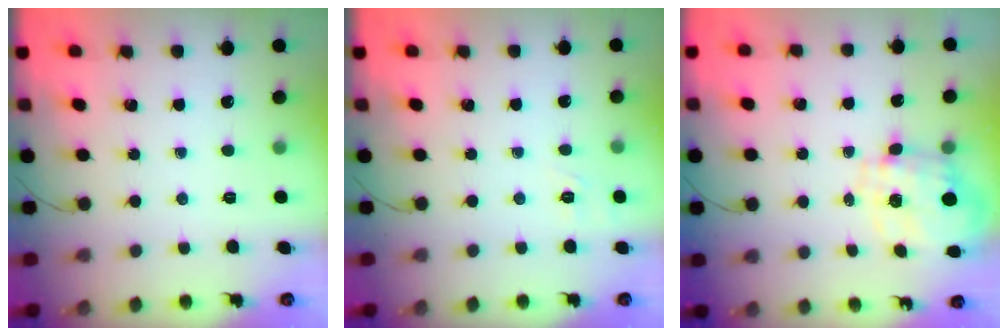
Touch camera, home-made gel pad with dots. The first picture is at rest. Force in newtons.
{"total": 1.7, "press": 0.3, "slide": 1.6}
{"total": 3.7, "press": 3.5, "slide": 1.3}